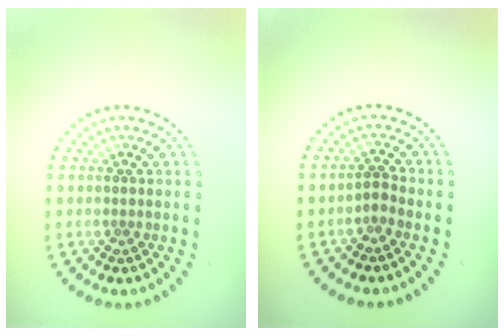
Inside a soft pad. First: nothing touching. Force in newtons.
{"total": 1.0, "press": 0.8, "slide": 0.7}